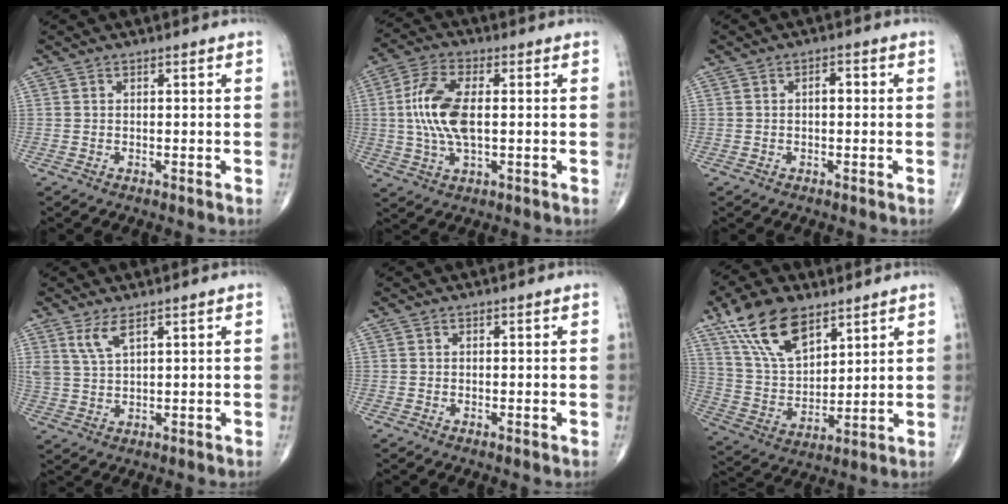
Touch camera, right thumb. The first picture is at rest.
{"total": 11.4, "force": [0.5, 5.1, 10.1], "torque": [-0.221, 0.008, 0.008]}
{"total": 1.7, "force": [0.1, 0.9, 1.5], "torque": [-0.017, 0.007, -0.003]}
{"total": 4.2, "force": [2.6, 1.2, 3.0], "torque": [-0.068, -0.014, 0.060]}
{"total": 0.0}
{"total": 15.6, "force": [9.7, 7.6, 9.7], "torque": [-0.156, -0.032, 0.189]}